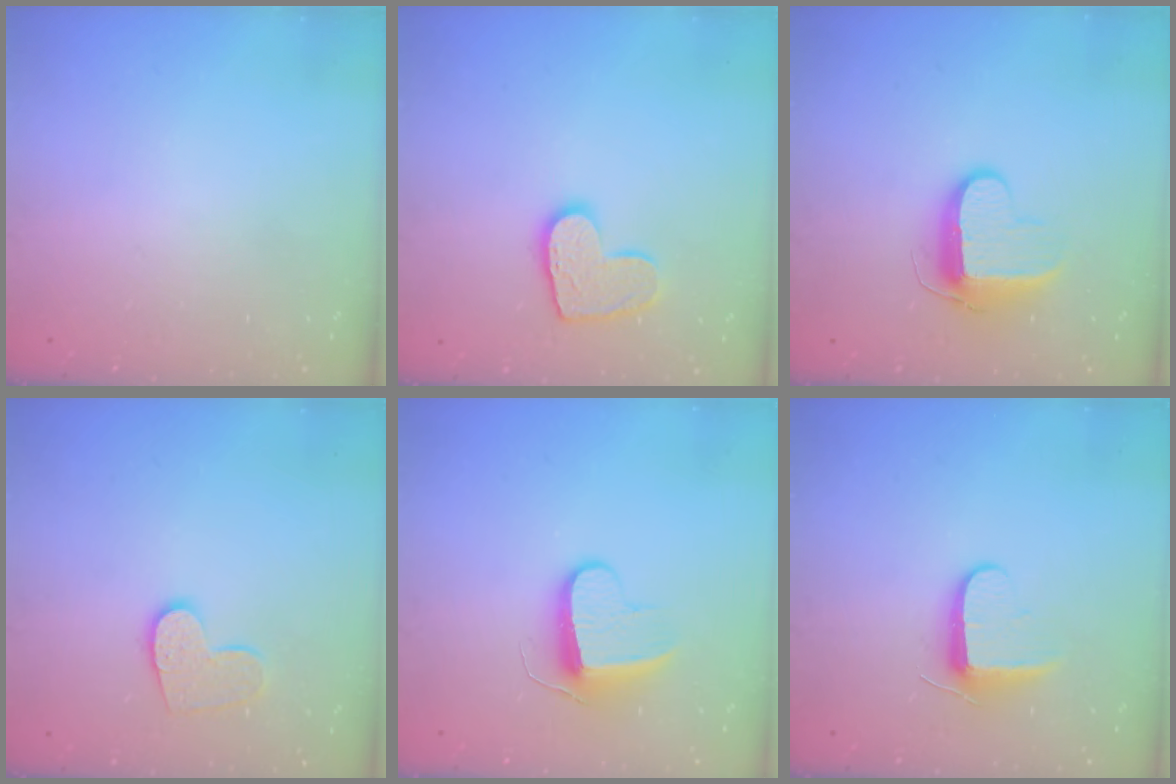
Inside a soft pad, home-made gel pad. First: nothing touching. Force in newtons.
{"total": 10.6, "press": 10.6, "slide": 0.8}
{"total": 9.4, "press": 9.4, "slide": 0.7}
{"total": 9.9, "press": 9.9, "slide": 0.7}
{"total": 9.0, "press": 9.0, "slide": 0.2}
{"total": 8.7, "press": 8.6, "slide": 1.4}